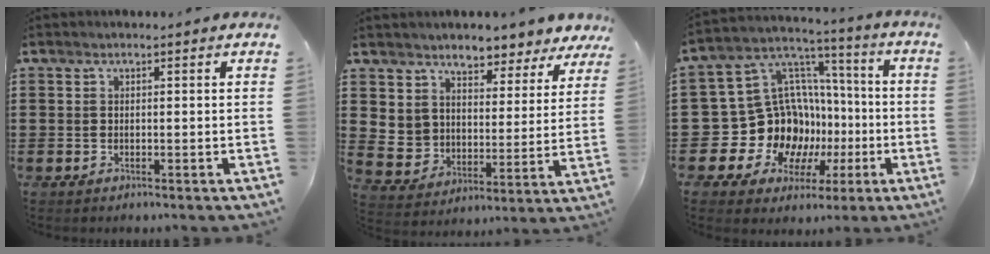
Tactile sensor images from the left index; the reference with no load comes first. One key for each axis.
{"total": 5.4, "fx": 4.8, "fy": 2.3, "fz": -0.5, "tx": -0.027, "ty": -0.043, "tz": 0.084}
{"total": 15.0, "fx": -2.7, "fy": 13.7, "fz": 5.6, "tx": -0.150, "ty": -0.026, "tz": -0.016}